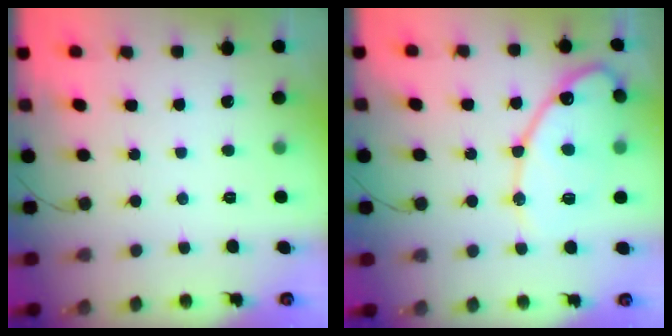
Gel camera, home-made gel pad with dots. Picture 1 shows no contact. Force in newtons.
{"total": 15.3, "press": 15.2, "slide": 1.2}